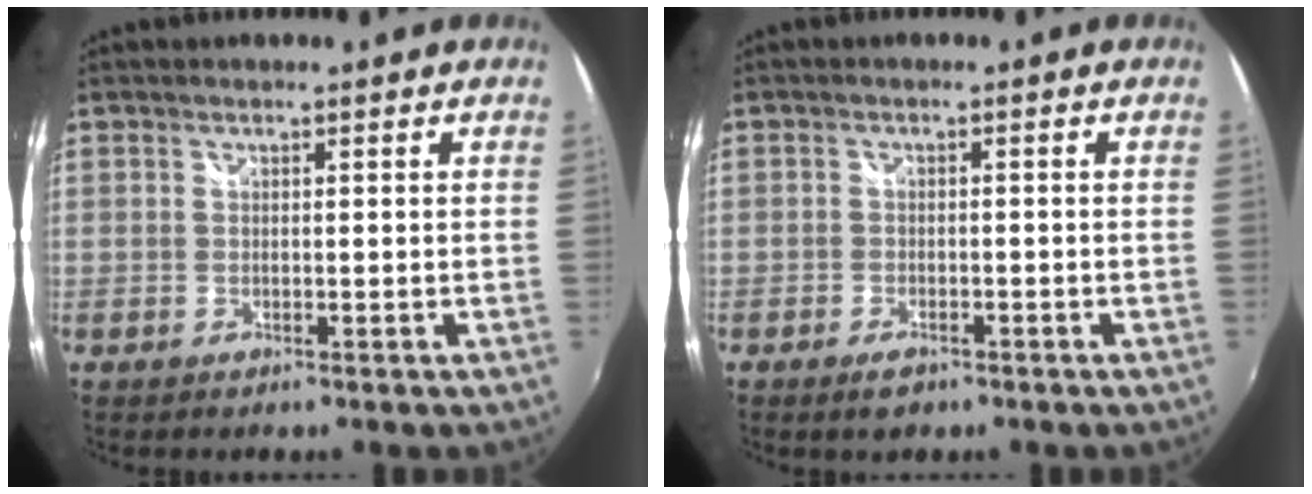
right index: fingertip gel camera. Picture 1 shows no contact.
{"total": 3.1, "force": [-2.1, 1.6, 1.6], "torque": [-0.038, -0.006, -0.037]}